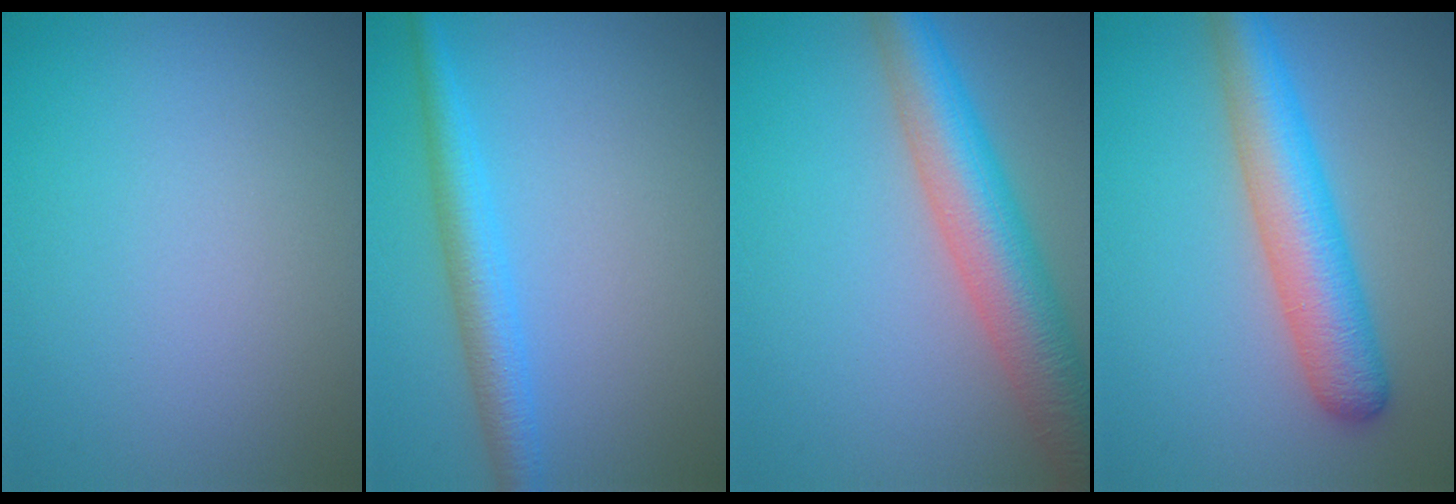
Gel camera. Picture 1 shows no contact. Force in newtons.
{"total": 3.4, "press": 3.4, "slide": 0.1}
{"total": 7.5, "press": 7.5, "slide": 0.2}
{"total": 6.2, "press": 6.2, "slide": 0.1}